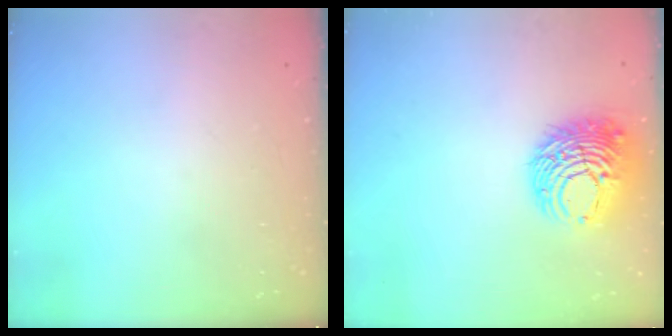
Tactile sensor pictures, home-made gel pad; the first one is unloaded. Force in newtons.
{"total": 12.1, "press": 12.0, "slide": 1.4}